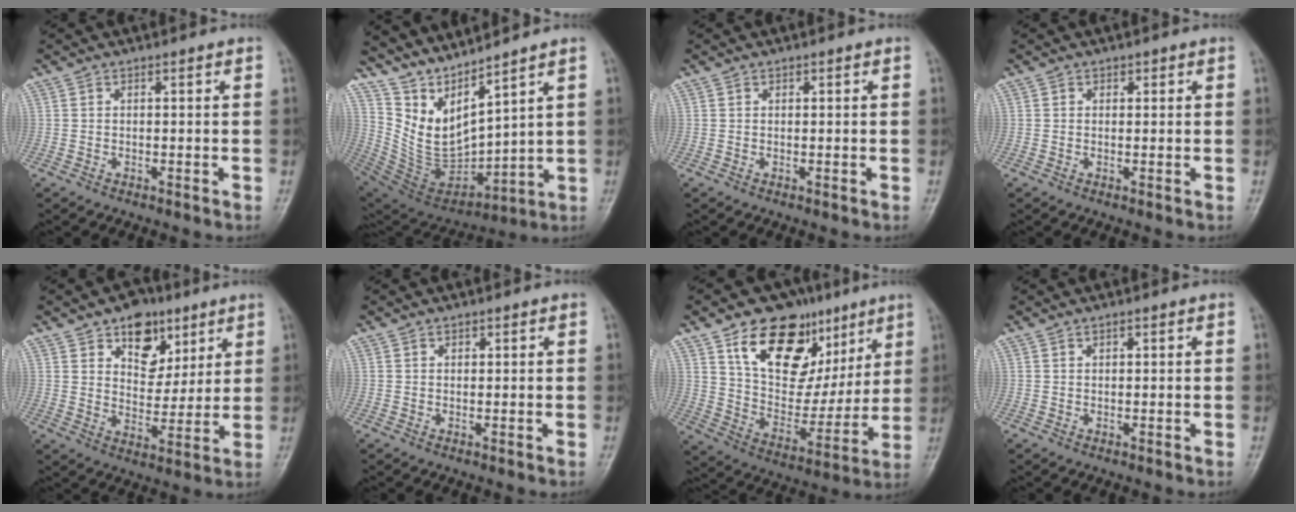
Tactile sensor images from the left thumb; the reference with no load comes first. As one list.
[{"total": 11.9, "force": [10.0, 2.6, 5.9], "torque": [-0.093, -0.076, 0.225]}, {"total": 0.0}, {"total": 0.8, "force": [0.4, 0.7, 0.2], "torque": [0.007, -0.001, 0.004]}, {"total": 11.0, "force": [6.2, 7.4, 5.4], "torque": [-0.043, -0.029, 0.098]}, {"total": 0.8, "force": [0.5, 0.6, 0.3], "torque": [0.000, -0.002, 0.006]}, {"total": 21.6, "force": [11.1, 13.4, 12.8], "torque": [-0.144, -0.037, 0.189]}, {"total": 0.7, "force": [0.4, 0.4, 0.4], "torque": [-0.005, -0.002, 0.007]}]